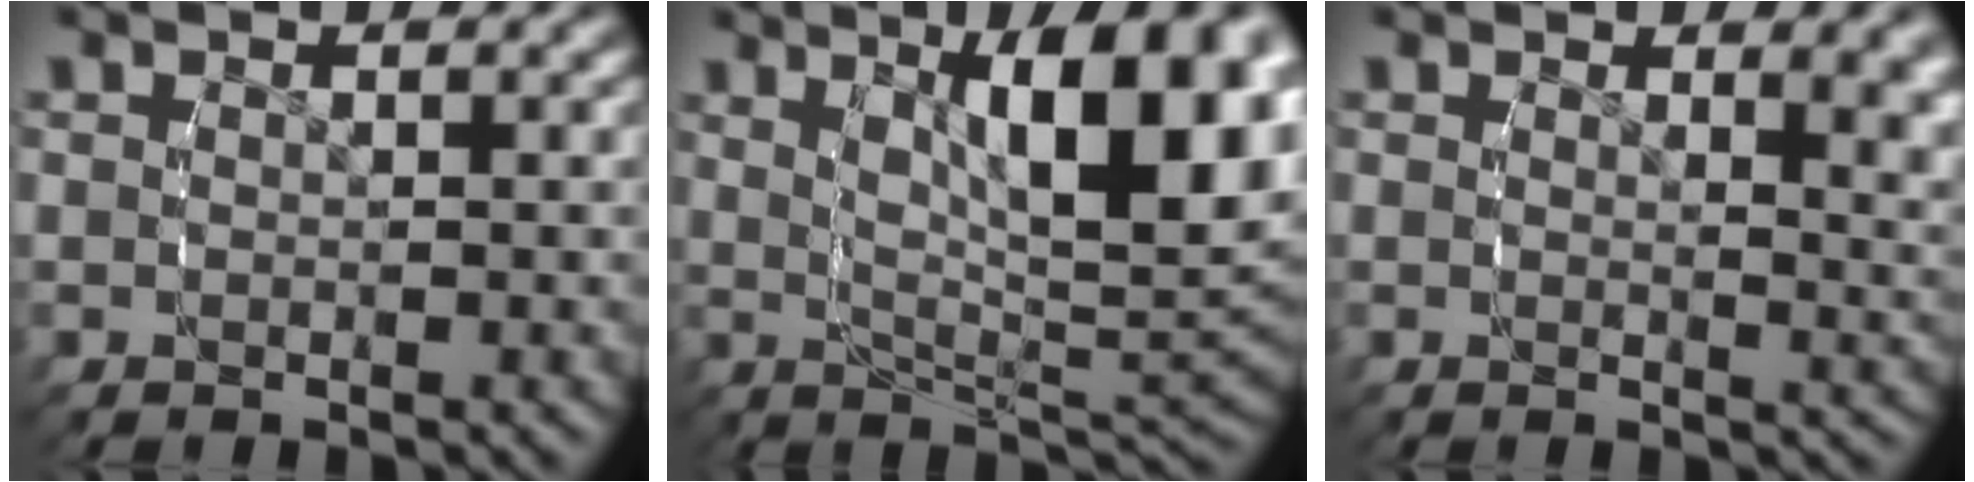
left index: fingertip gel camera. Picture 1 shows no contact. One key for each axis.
{"total": 11.2, "fx": 3.0, "fy": 3.6, "fz": 10.2, "tx": -0.148, "ty": -0.006, "tz": 0.058}
{"total": 2.8, "fx": 1.6, "fy": 0.6, "fz": 2.2, "tx": -0.021, "ty": -0.008, "tz": 0.023}